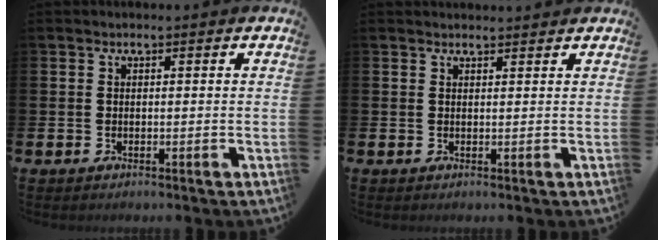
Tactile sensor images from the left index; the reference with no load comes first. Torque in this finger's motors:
{"motor_torque": [-0.44, -0.84, 0.29, 0.04]}